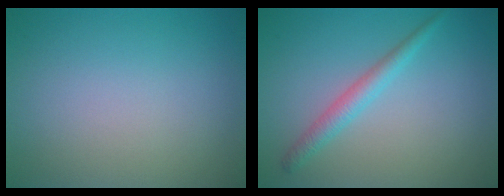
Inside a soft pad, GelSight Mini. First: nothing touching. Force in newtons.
{"total": 2.2, "press": 2.2, "slide": 0.1}